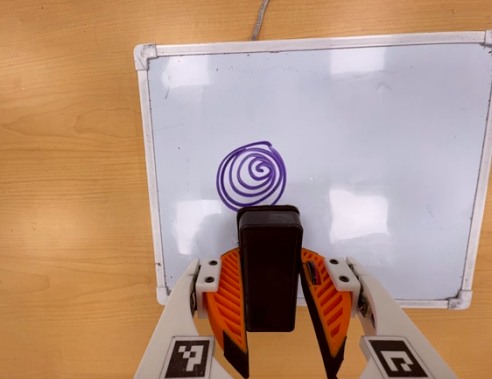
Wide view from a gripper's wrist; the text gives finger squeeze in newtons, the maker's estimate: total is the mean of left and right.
{"total": 6.0, "left": 5.2, "right": 6.8}